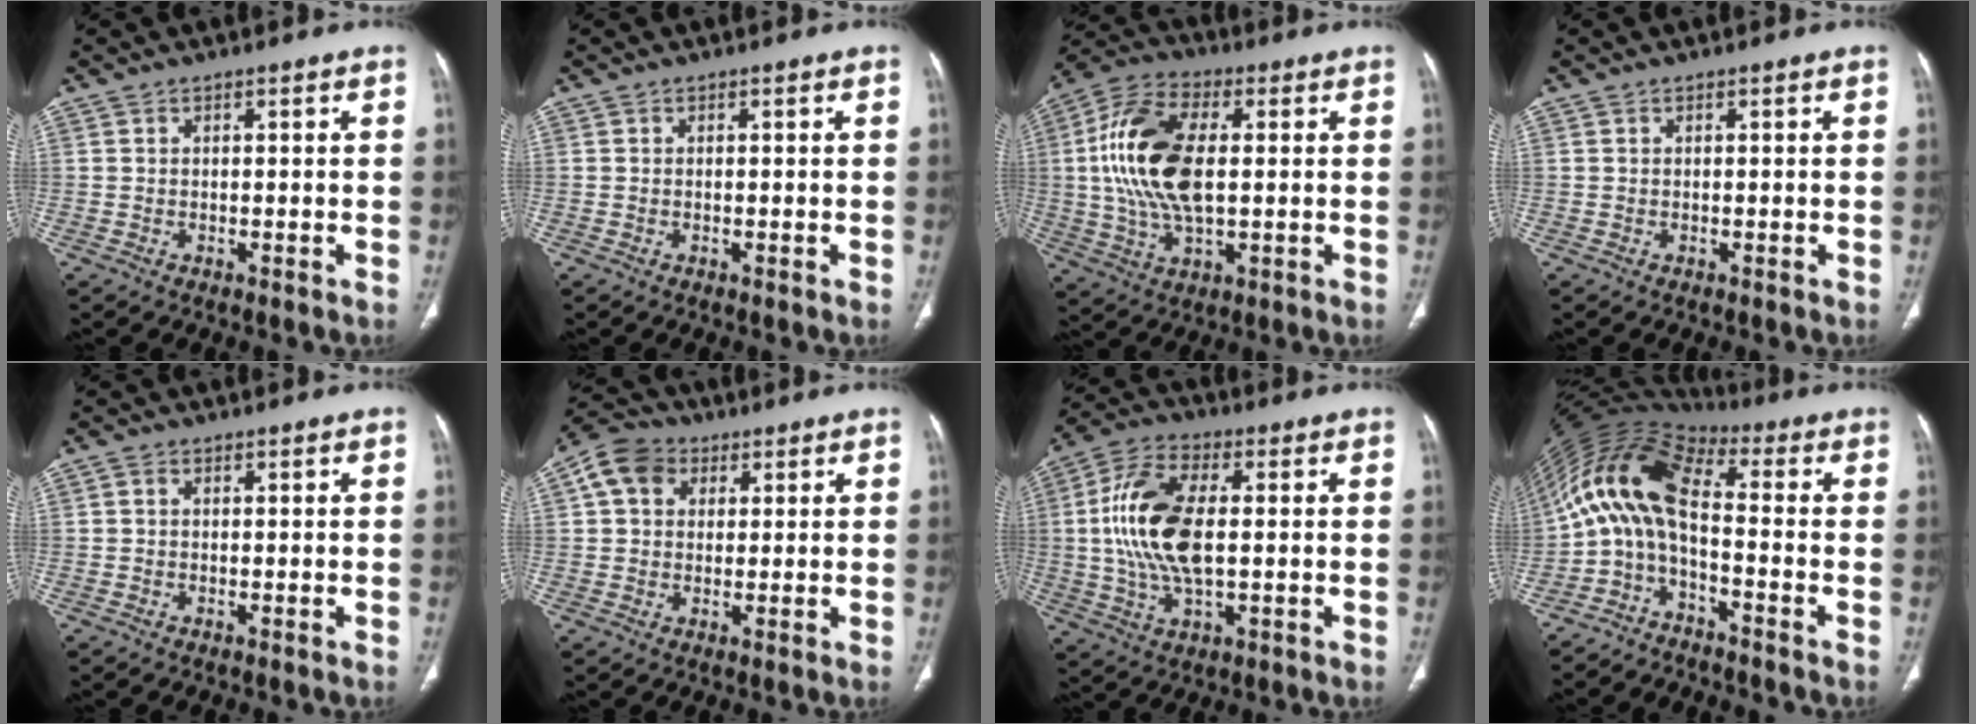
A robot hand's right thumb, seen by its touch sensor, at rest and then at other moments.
{"total": 0.0}
{"total": 17.3, "force": [1.5, 9.0, 14.7], "torque": [-0.302, 0.011, 0.028]}
{"total": 0.0}
{"total": 0.7, "force": [0.0, 0.6, 0.4], "torque": [-0.006, 0.001, -0.003]}
{"total": 8.1, "force": [2.7, 6.5, 4.0], "torque": [-0.062, 0.011, 0.041]}
{"total": 15.4, "force": [0.8, 7.6, 13.3], "torque": [-0.279, 0.011, 0.013]}
{"total": 11.4, "force": [-2.9, 4.5, 10.1], "torque": [-0.198, 0.073, -0.071]}